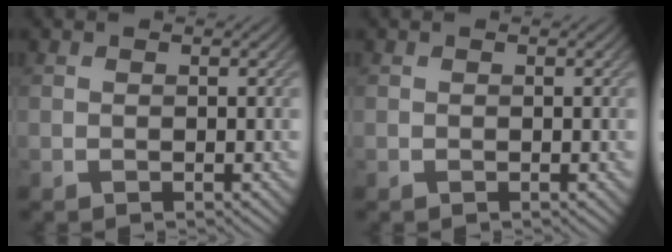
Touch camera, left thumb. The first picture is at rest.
{"total": 0.0}